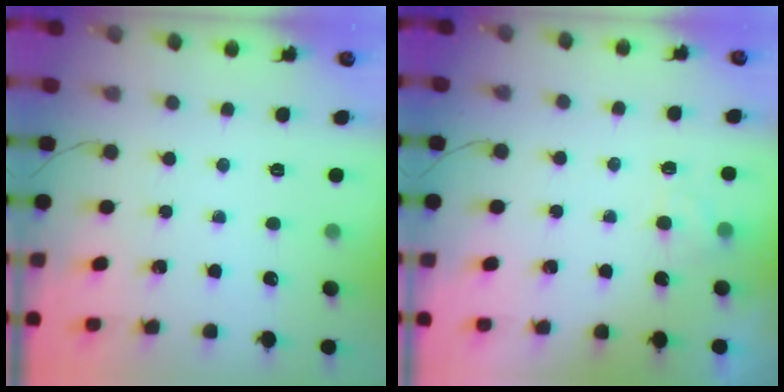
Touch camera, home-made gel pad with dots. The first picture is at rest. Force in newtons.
{"total": 2.5, "press": 2.0, "slide": 1.5}